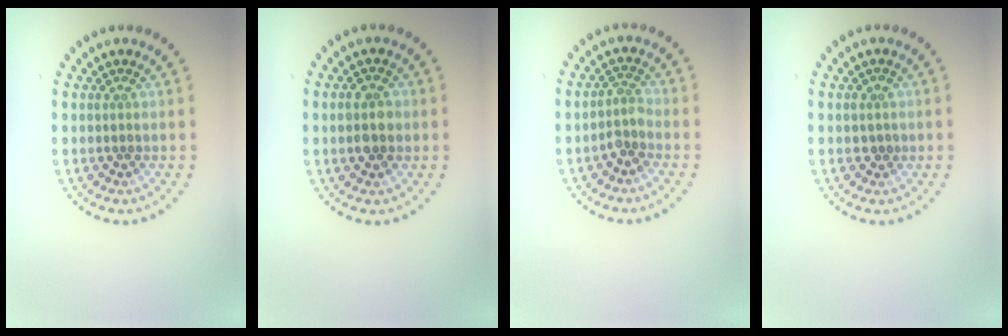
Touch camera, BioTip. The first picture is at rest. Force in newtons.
{"total": 2.9, "press": 2.9, "slide": 0.1}
{"total": 1.8, "press": 1.3, "slide": 1.3}
{"total": 1.1, "press": 1.0, "slide": 0.3}